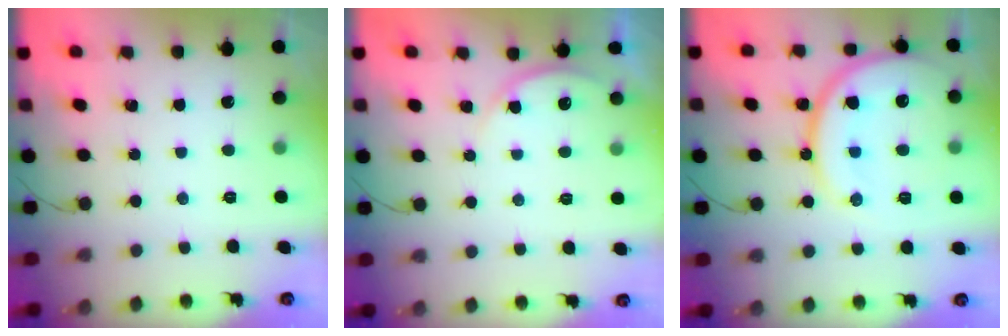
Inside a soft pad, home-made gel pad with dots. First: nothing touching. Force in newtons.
{"total": 3.6, "press": 3.4, "slide": 1.2}
{"total": 18.2, "press": 18.1, "slide": 1.9}